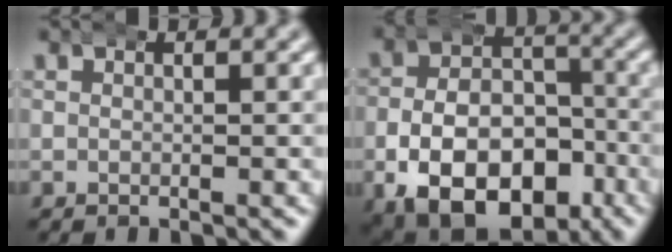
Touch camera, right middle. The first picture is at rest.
{"total": 13.1, "force": [-6.0, 9.0, 7.4], "torque": [-0.136, -0.047, -0.079]}